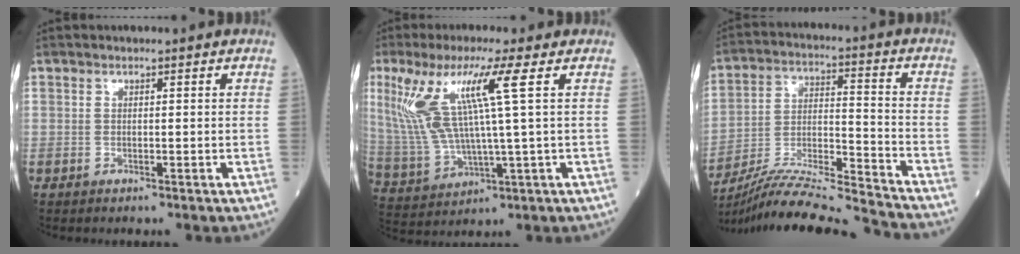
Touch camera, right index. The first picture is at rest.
{"total": 12.3, "force": [4.4, -0.4, 11.5], "torque": [-0.266, 0.008, 0.093]}
{"total": 19.4, "force": [-18.3, -1.3, 6.1], "torque": [-0.129, -0.010, -0.307]}